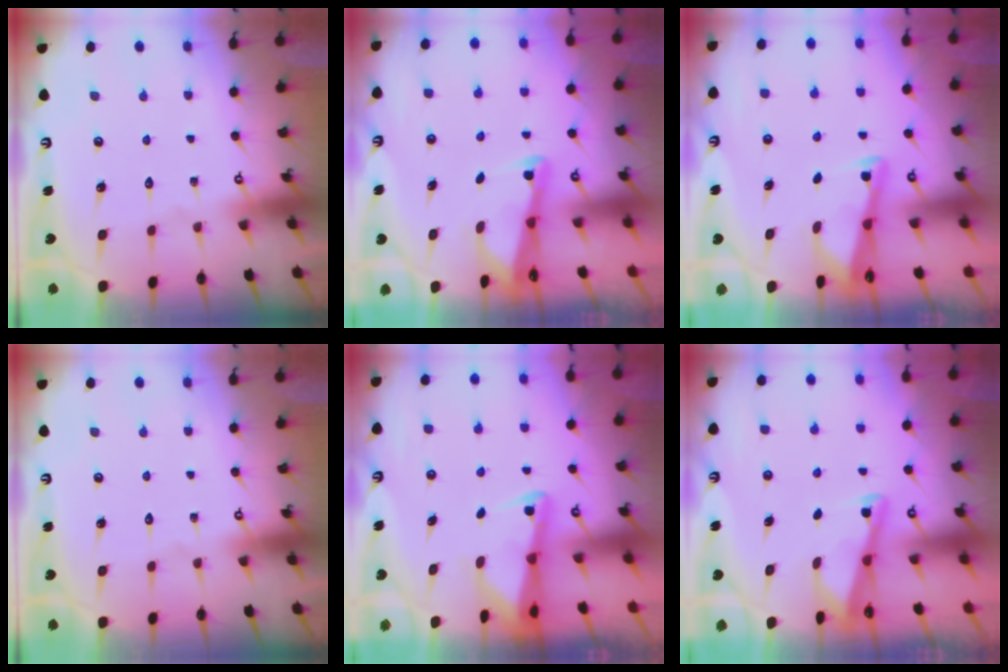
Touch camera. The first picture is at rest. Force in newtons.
{"total": 2.4, "press": 2.4, "slide": 0.2}
{"total": 2.8, "press": 2.8, "slide": 0.3}
{"total": 0.0}
{"total": 2.3, "press": 2.3, "slide": 0.3}
{"total": 2.9, "press": 2.9, "slide": 0.4}